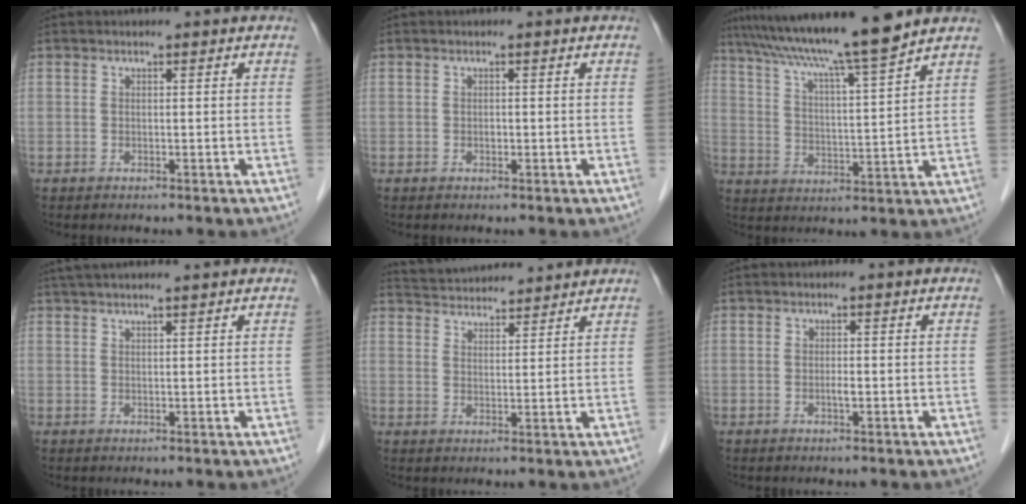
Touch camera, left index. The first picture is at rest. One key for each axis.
{"total": 0.6, "fx": -0.5, "fy": 0.2, "fz": 0.2, "tx": -0.004, "ty": -0.004, "tz": -0.009}
{"total": 14.3, "fx": 11.9, "fy": -1.4, "fz": 7.7, "tx": -0.136, "ty": 0.004, "tz": 0.192}
{"total": 7.5, "fx": 6.4, "fy": -0.2, "fz": 3.8, "tx": -0.059, "ty": 0.028, "tz": 0.090}
{"total": 9.7, "fx": 9.4, "fy": 1.2, "fz": 2.0, "tx": -0.041, "ty": 0.025, "tz": 0.143}
{"total": 0.9, "fx": -0.6, "fy": 0.0, "fz": 0.6, "tx": -0.014, "ty": -0.006, "tz": -0.011}